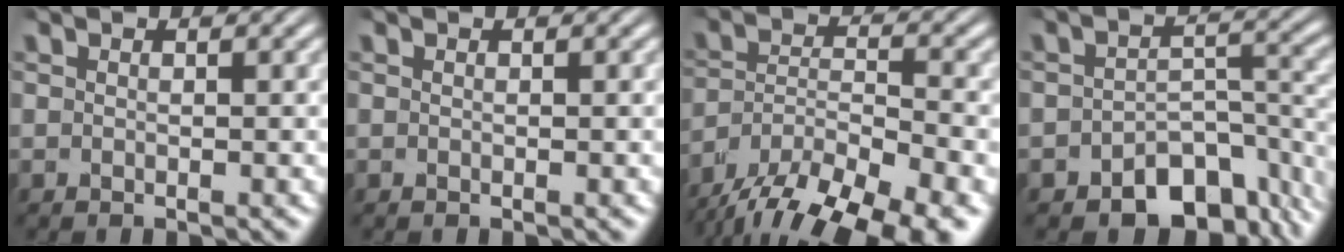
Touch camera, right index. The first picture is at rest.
{"total": 0.0}
{"total": 9.8, "force": [-6.4, 5.4, 5.1], "torque": [-0.088, -0.024, -0.097]}
{"total": 8.6, "force": [-6.6, 3.9, 3.8], "torque": [-0.022, -0.004, -0.100]}